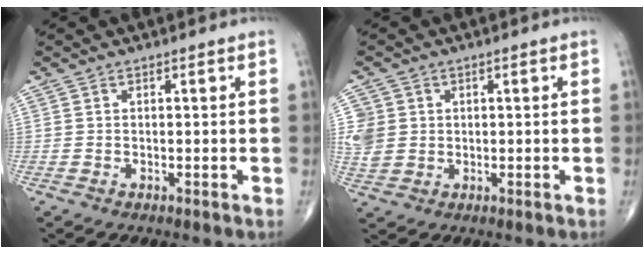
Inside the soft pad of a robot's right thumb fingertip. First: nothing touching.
{"total": 7.6, "force": [1.1, 6.9, 3.1], "torque": [-0.075, 0.008, 0.033]}